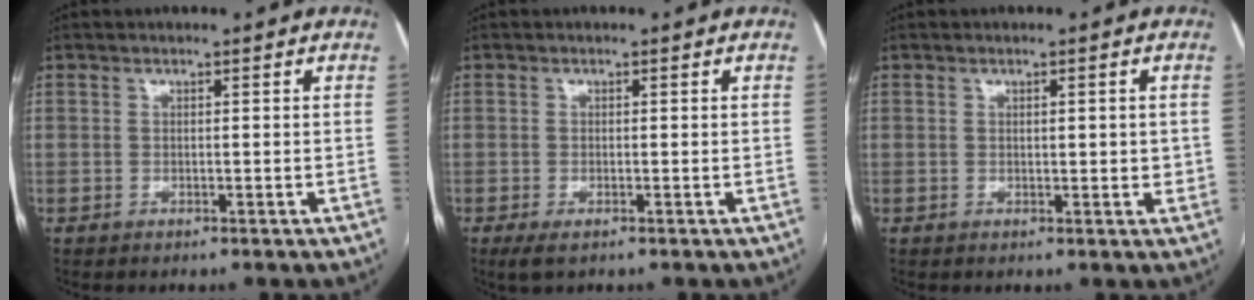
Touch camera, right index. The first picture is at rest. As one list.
[{"total": 2.1, "force": [-1.1, 0.7, 1.6], "torque": [-0.029, -0.003, -0.016]}, {"total": 2.5, "force": [0.4, 0.9, 2.2], "torque": [-0.032, -0.002, 0.005]}]